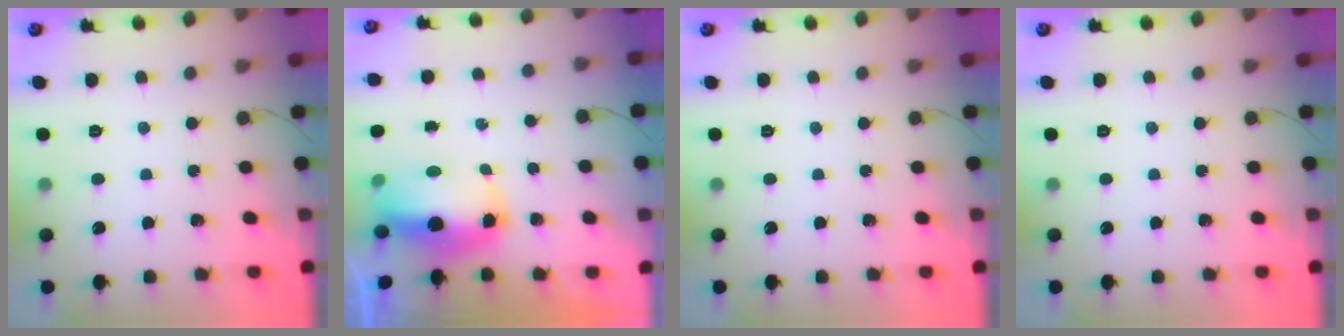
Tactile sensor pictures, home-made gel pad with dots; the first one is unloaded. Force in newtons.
{"total": 9.8, "press": 9.6, "slide": 2.0}
{"total": 0.0}
{"total": 0.0}